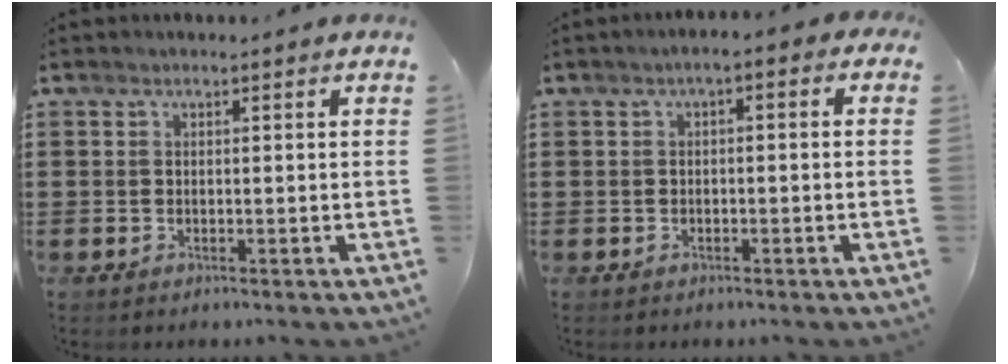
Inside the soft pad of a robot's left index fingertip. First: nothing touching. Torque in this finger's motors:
{"motor_torque": [1.21, -0.93, 0.41, 0.08]}